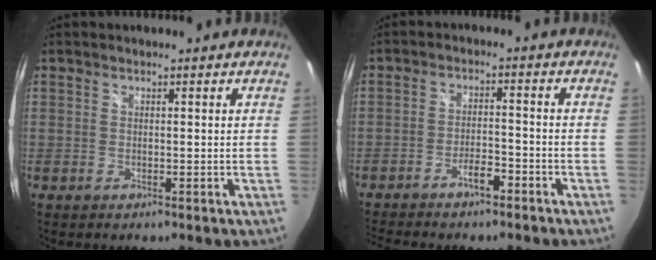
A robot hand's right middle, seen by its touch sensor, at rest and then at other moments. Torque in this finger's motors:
{"motor_torque": [1.07, -1.06, 0.16, 0.08]}